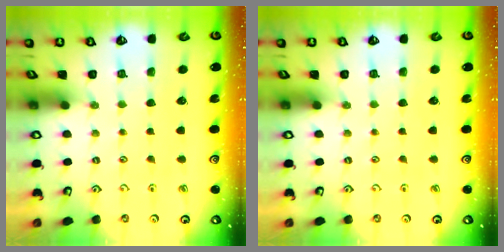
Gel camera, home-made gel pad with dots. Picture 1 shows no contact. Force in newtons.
{"total": 0.0}